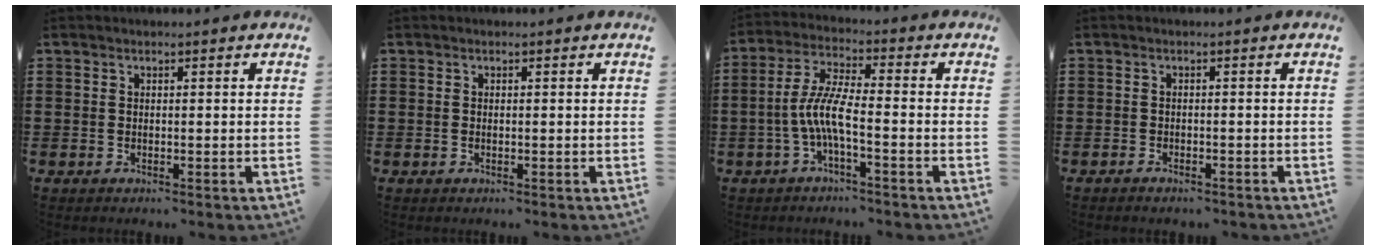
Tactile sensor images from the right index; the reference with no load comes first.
{"total": 0.0}
{"total": 6.8, "force": [-2.3, 1.3, 6.3], "torque": [-0.151, -0.013, -0.052]}
{"total": 1.2, "force": [-1.2, 0.0, 0.1], "torque": [-0.005, -0.002, -0.024]}